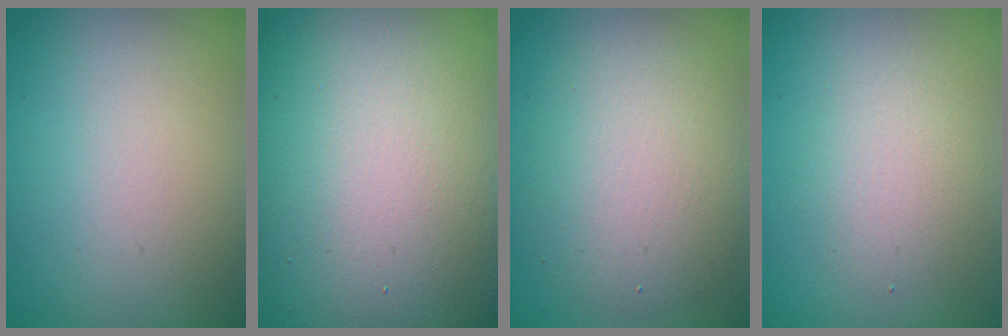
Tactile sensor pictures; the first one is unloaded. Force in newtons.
{"total": 21.1, "press": 21.0, "slide": 1.4}
{"total": 5.3, "press": 5.3, "slide": 0.2}
{"total": 2.4, "press": 2.4, "slide": 0.1}